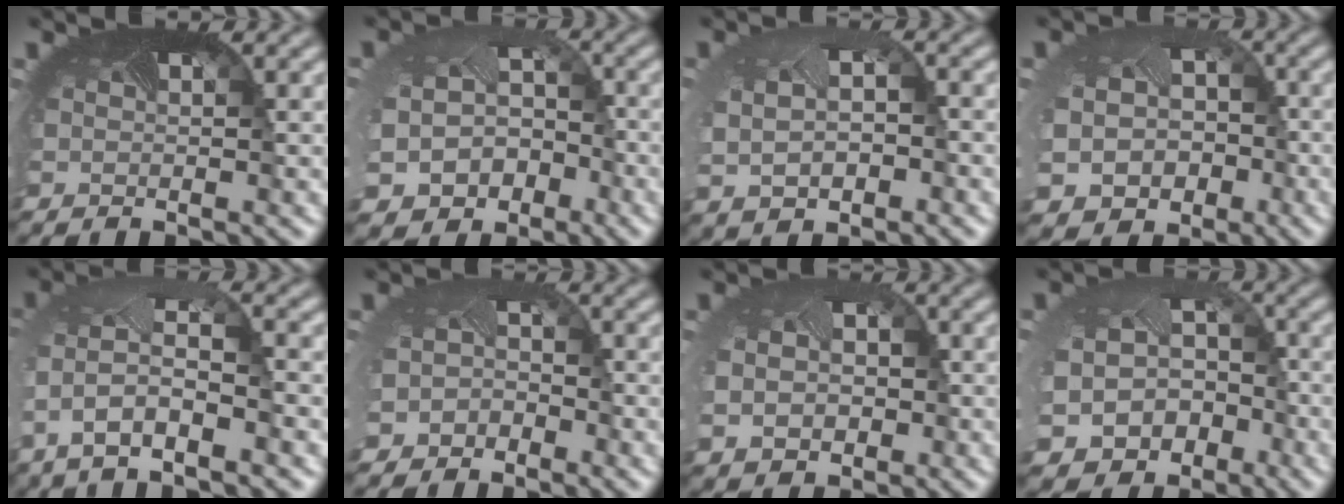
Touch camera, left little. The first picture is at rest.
{"total": 7.6, "force": [-2.9, 6.2, 3.4], "torque": [-0.074, -0.045, -0.030]}
{"total": 5.3, "force": [-0.2, 3.6, 3.8], "torque": [-0.080, -0.011, 0.016]}
{"total": 9.2, "force": [-2.9, 7.7, 4.1], "torque": [-0.091, -0.051, -0.037]}
{"total": 6.3, "force": [-1.9, 2.7, 5.4], "torque": [-0.130, -0.008, -0.038]}
{"total": 2.6, "force": [-1.6, 1.9, 0.5], "torque": [-0.011, -0.016, -0.028]}
{"total": 5.3, "force": [-0.5, 4.3, 3.0], "torque": [-0.057, -0.018, 0.002]}
{"total": 8.5, "force": [-3.4, 7.0, 3.5], "torque": [-0.080, -0.050, -0.041]}